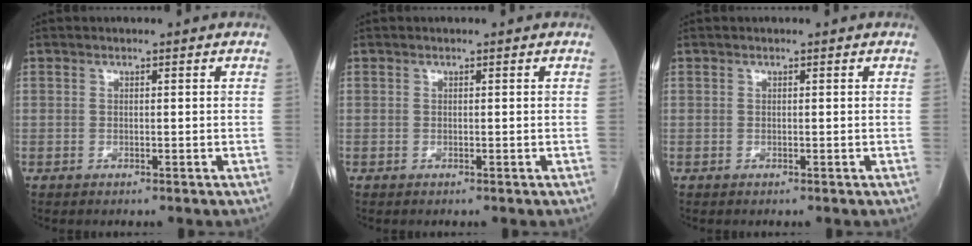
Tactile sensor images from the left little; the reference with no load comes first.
{"total": 0.0}
{"total": 0.0}